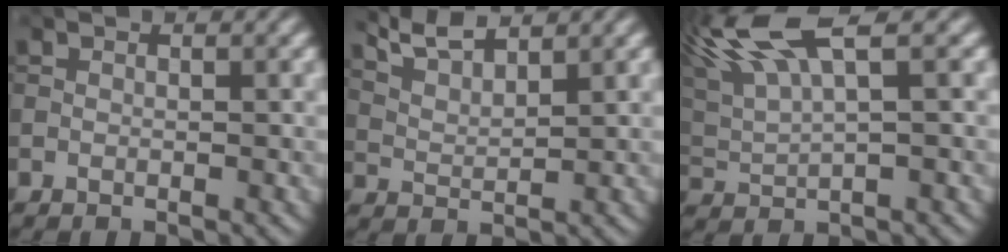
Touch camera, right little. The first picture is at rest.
{"total": 4.0, "force": [3.3, 0.8, 2.0], "torque": [-0.045, 0.005, 0.063]}
{"total": 7.7, "force": [4.1, 1.8, 6.3], "torque": [-0.131, 0.029, 0.074]}